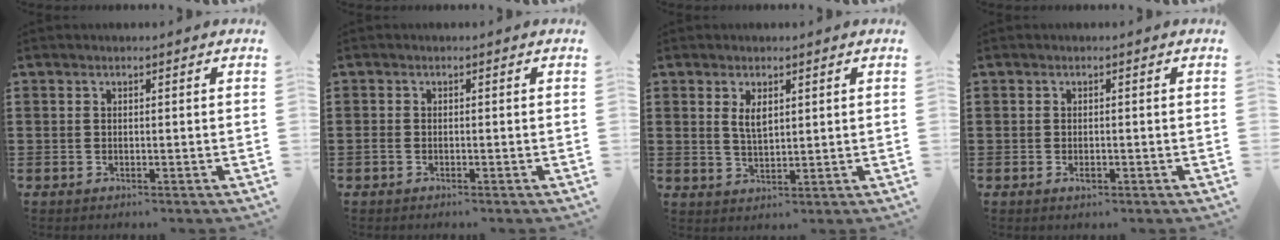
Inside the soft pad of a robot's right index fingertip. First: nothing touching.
{"total": 0.8, "force": [-0.6, 0.3, 0.4], "torque": [-0.009, -0.004, -0.012]}
{"total": 2.9, "force": [1.4, 1.2, 2.2], "torque": [-0.048, 0.004, 0.024]}
{"total": 1.0, "force": [-0.4, 0.4, 0.8], "torque": [-0.015, -0.004, -0.007]}